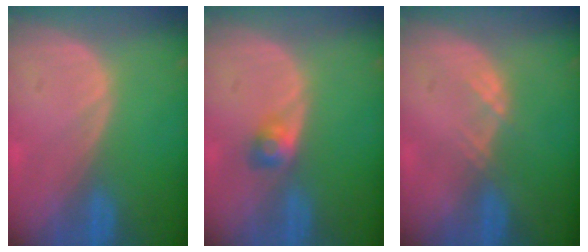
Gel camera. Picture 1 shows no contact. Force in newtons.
{"total": 2.4, "press": 2.3, "slide": 0.7}
{"total": 1.5, "press": 1.3, "slide": 0.8}